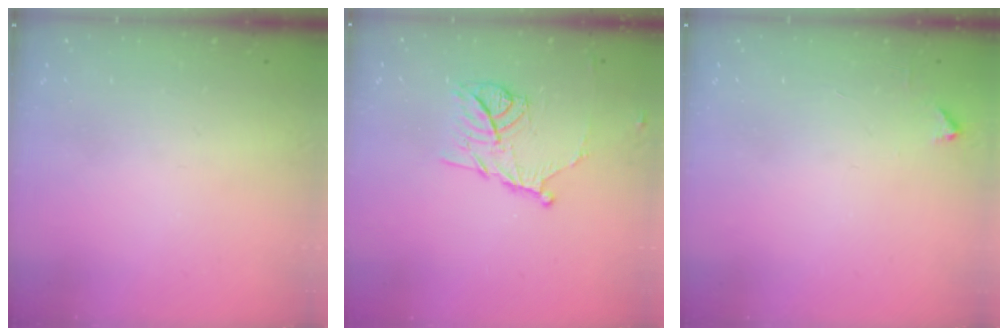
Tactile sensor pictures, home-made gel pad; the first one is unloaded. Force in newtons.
{"total": 11.4, "press": 11.3, "slide": 0.7}
{"total": 2.1, "press": 2.1, "slide": 0.3}